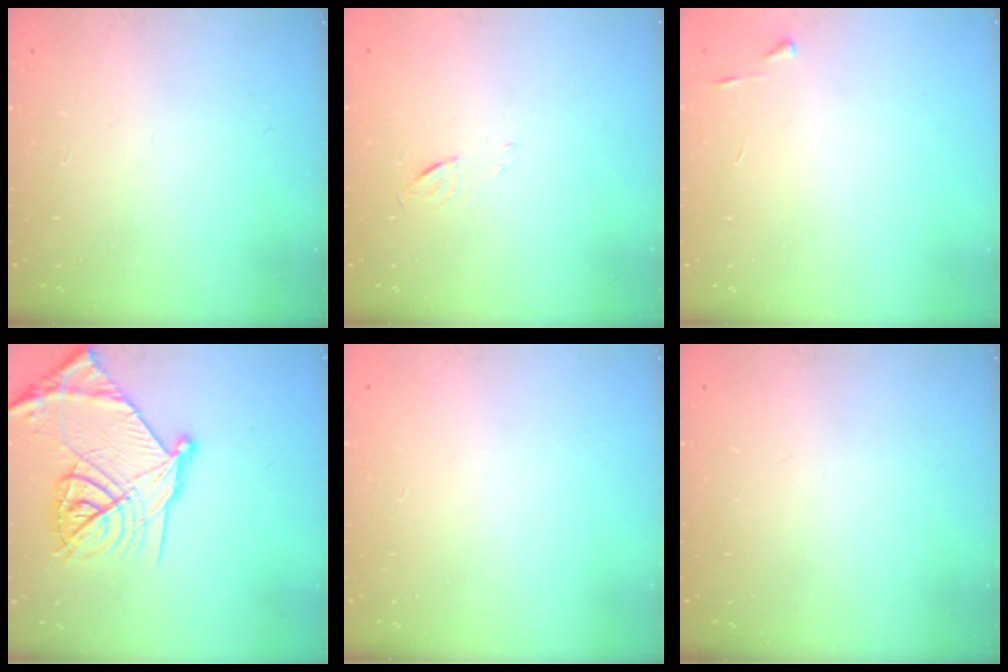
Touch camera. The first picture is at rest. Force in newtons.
{"total": 3.3, "press": 3.3, "slide": 0.4}
{"total": 2.7, "press": 2.7, "slide": 0.3}
{"total": 23.6, "press": 23.5, "slide": 2.1}
{"total": 0.0}
{"total": 0.0}